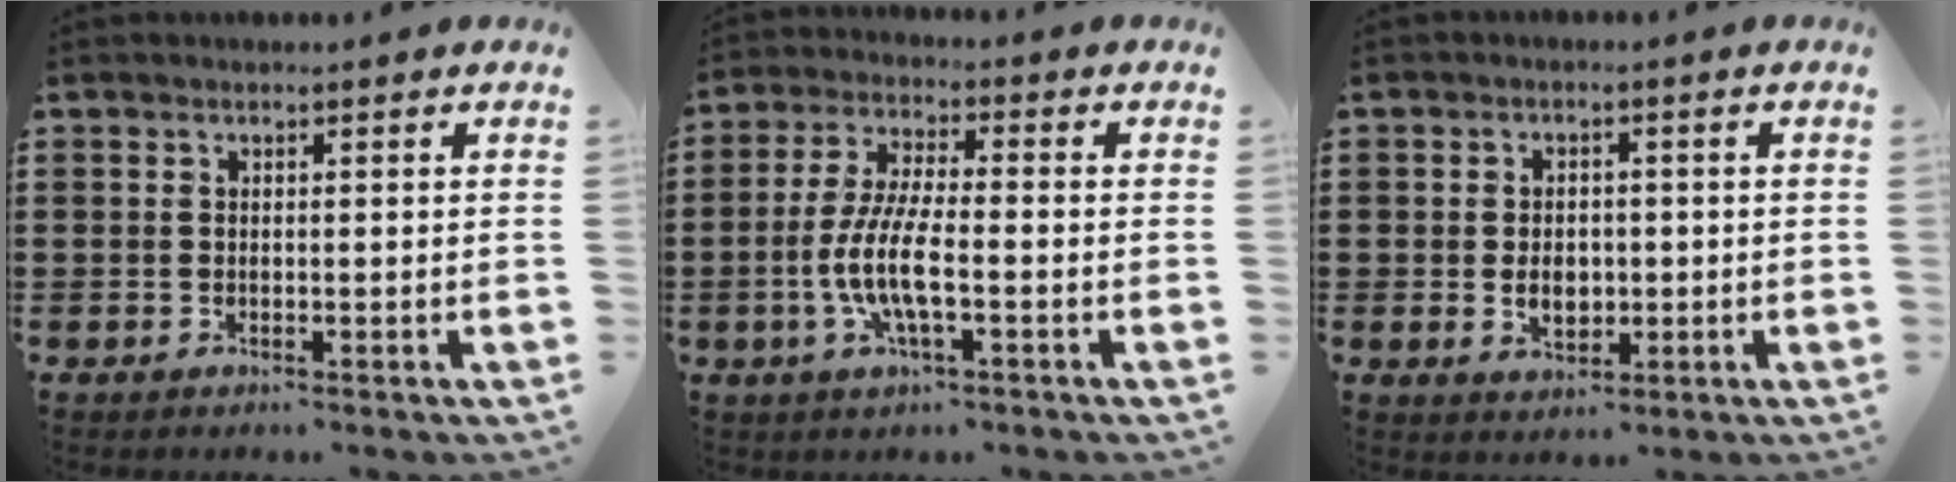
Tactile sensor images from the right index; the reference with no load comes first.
{"total": 8.0, "force": [-2.5, 2.0, 7.3], "torque": [-0.163, -0.012, -0.053]}
{"total": 3.8, "force": [-0.4, 2.8, 2.6], "torque": [-0.047, 0.005, -0.012]}